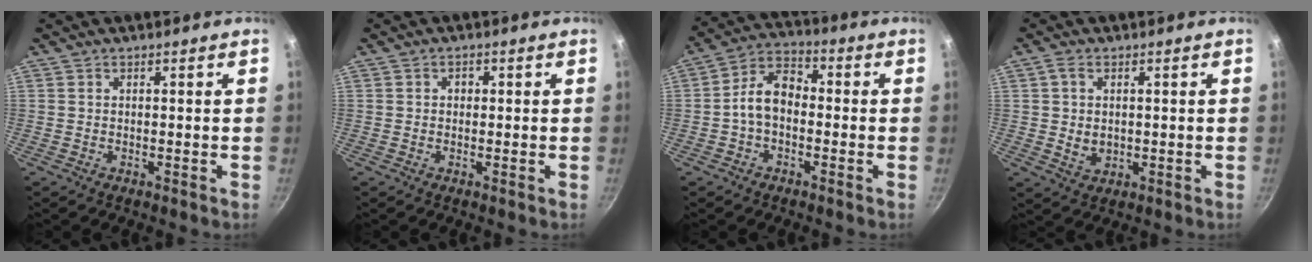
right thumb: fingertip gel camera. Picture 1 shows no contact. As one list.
[{"total": 1.3, "force": [0.1, 1.1, 0.6], "torque": [-0.006, 0.004, 0.000]}, {"total": 8.1, "force": [-1.3, 5.4, 5.9], "torque": [-0.089, 0.038, -0.038]}, {"total": 4.7, "force": [0.4, 3.5, 3.1], "torque": [-0.054, -0.003, 0.011]}]